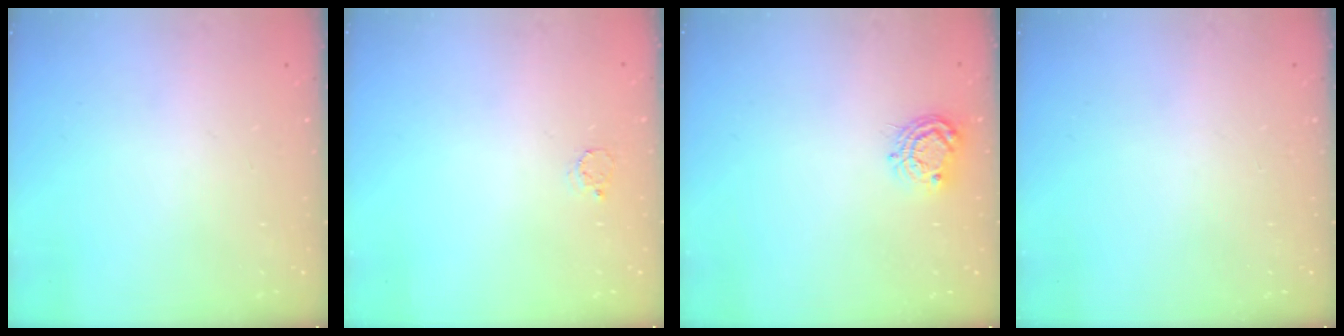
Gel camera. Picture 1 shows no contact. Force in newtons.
{"total": 2.4, "press": 2.4, "slide": 0.3}
{"total": 7.6, "press": 7.6, "slide": 0.5}
{"total": 0.0}